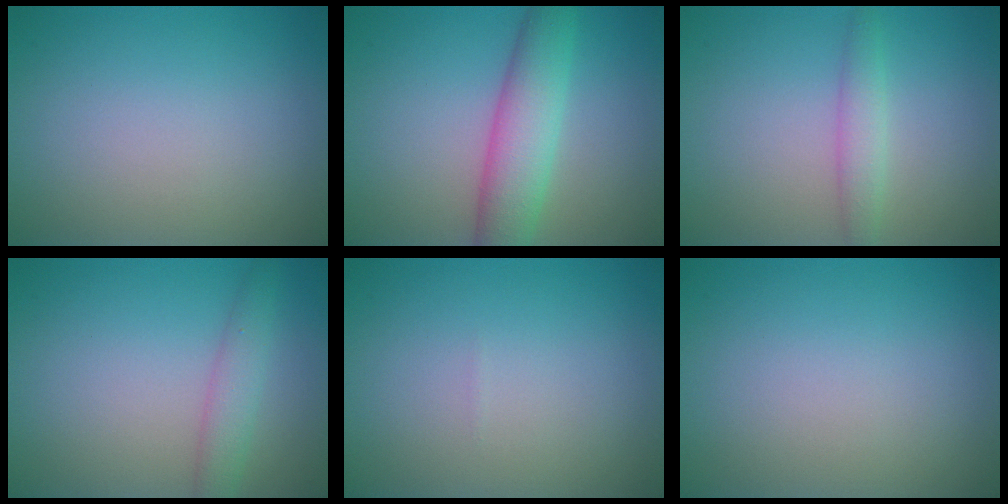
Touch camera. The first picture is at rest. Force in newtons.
{"total": 5.4, "press": 5.4, "slide": 0.1}
{"total": 2.1, "press": 2.1, "slide": 0.0}
{"total": 2.4, "press": 2.4, "slide": 0.1}
{"total": 0.0}
{"total": 0.0}